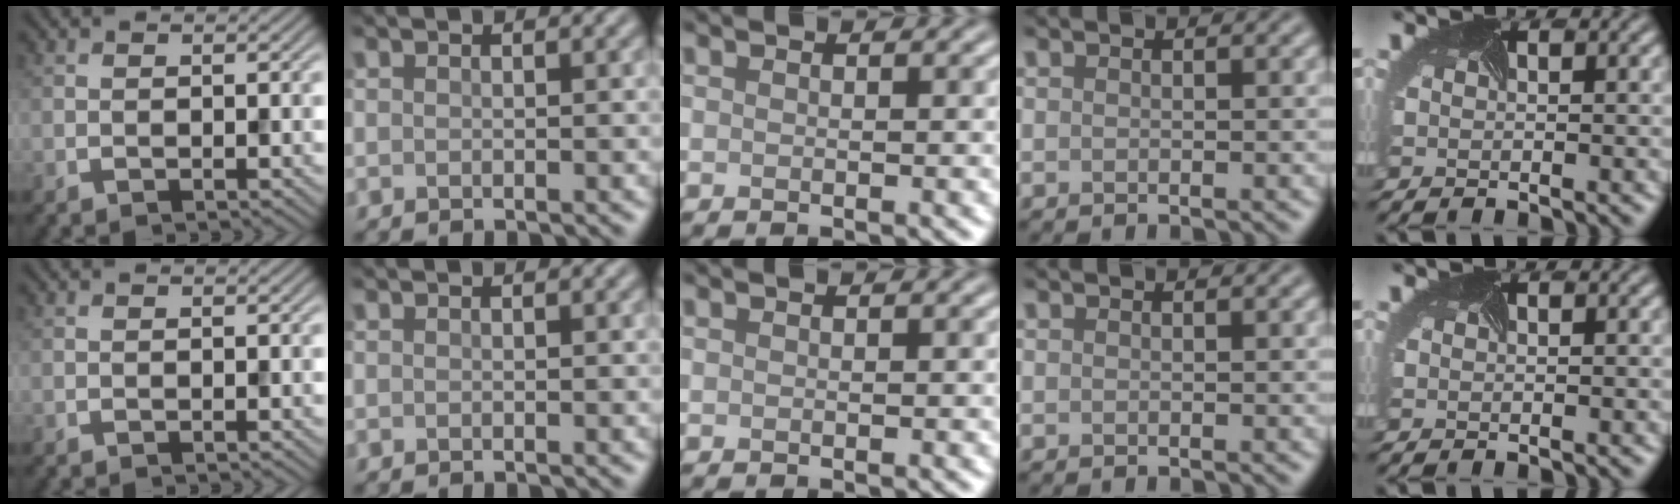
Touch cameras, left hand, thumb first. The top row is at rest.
{}